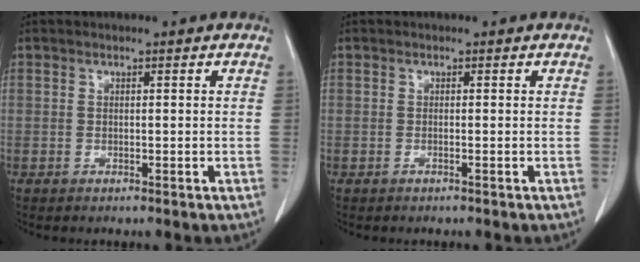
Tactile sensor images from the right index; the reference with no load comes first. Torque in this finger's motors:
{"motor_torque": [0.07, 0.11, -0.01, 0.02]}